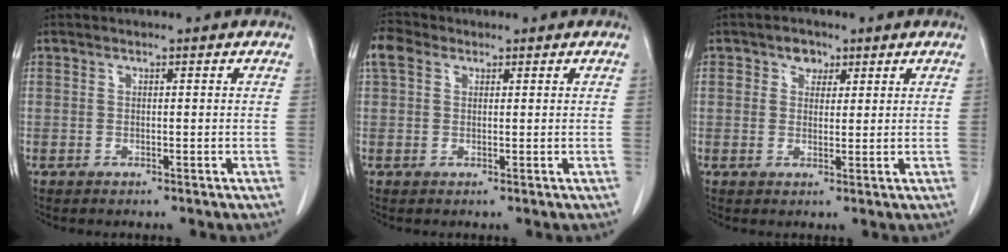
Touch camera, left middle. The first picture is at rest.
{"total": 3.6, "force": [1.8, 2.5, 1.9], "torque": [-0.051, 0.023, 0.037]}
{"total": 2.8, "force": [1.4, 2.1, 1.2], "torque": [-0.019, 0.008, 0.023]}